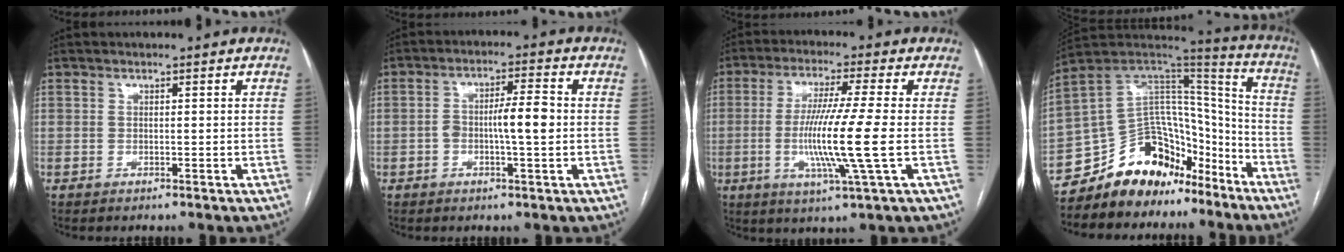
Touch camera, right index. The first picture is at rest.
{"total": 6.2, "force": [-0.6, 1.1, 6.0], "torque": [-0.108, 0.010, -0.011]}
{"total": 11.8, "force": [-1.7, -1.2, 11.7], "torque": [-0.230, -0.019, -0.034]}
{"total": 17.0, "force": [-13.0, 9.2, 5.9], "torque": [-0.084, 0.087, -0.219]}